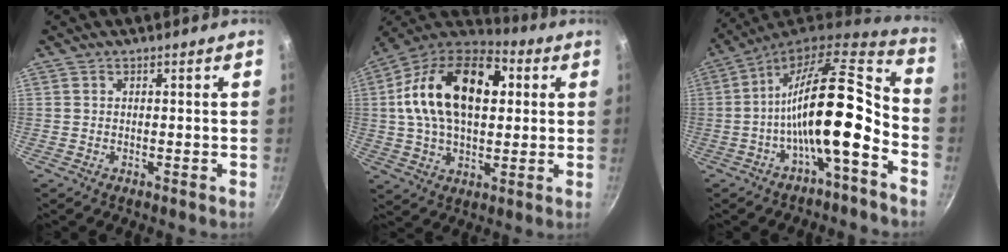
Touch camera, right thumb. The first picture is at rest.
{"total": 22.9, "force": [4.2, 13.9, 17.7], "torque": [-0.289, 0.023, 0.053]}
{"total": 17.4, "force": [-5.5, 5.0, 15.7], "torque": [-0.253, 0.047, -0.102]}